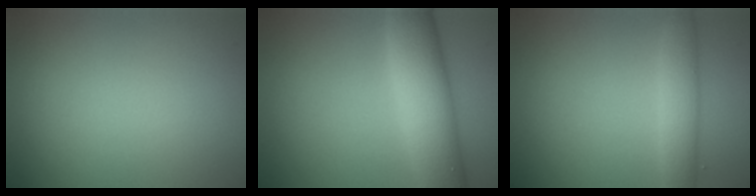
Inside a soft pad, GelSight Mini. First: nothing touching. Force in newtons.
{"total": 7.0, "press": 7.0, "slide": 0.4}
{"total": 2.8, "press": 2.8, "slide": 0.1}